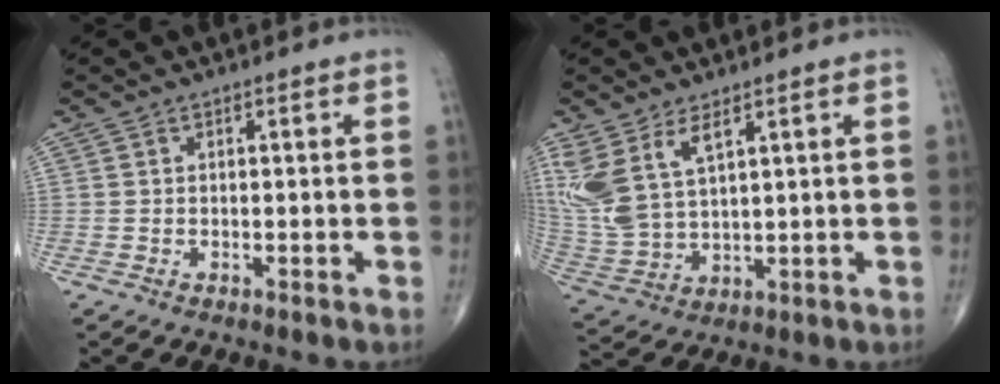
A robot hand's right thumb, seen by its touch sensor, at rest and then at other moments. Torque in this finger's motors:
{"motor_torque": [-0.25, 0.94, 0.78, 0.77, 0.14]}